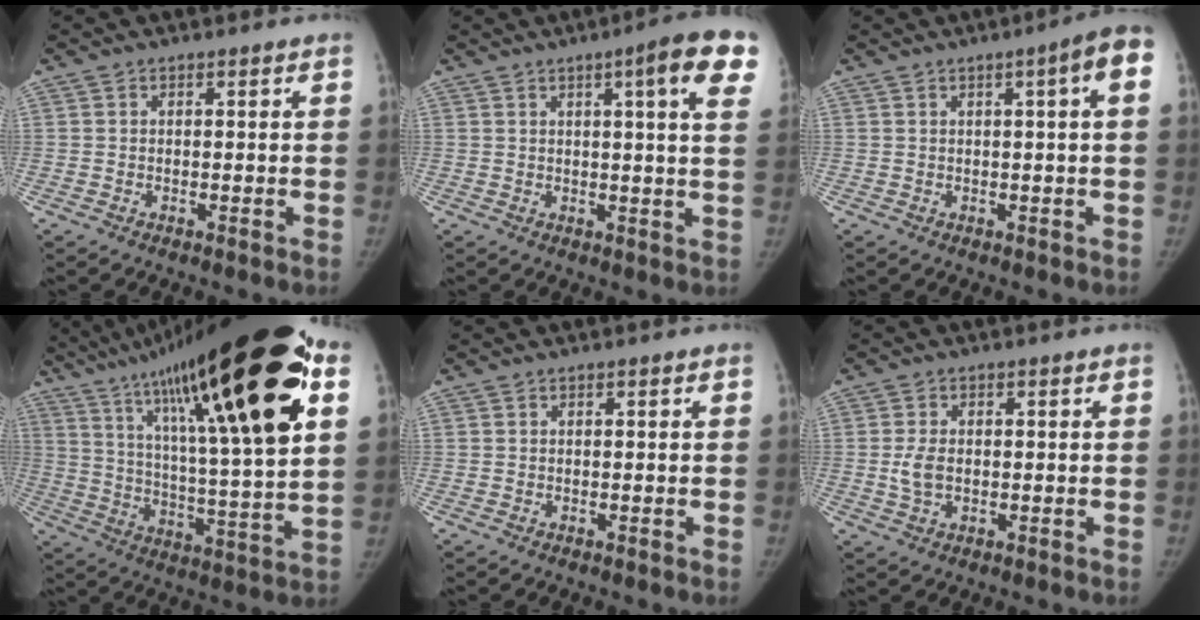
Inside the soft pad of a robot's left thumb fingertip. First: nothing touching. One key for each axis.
{"total": 11.2, "fx": 5.1, "fy": 1.2, "fz": 9.9, "tx": -0.114, "ty": -0.011, "tz": 0.050}
{"total": 5.8, "fx": 1.4, "fy": 0.3, "fz": 5.6, "tx": -0.074, "ty": 0.013, "tz": 0.014}
{"total": 34.7, "fx": 17.7, "fy": 6.2, "fz": 29.2, "tx": -0.432, "ty": -0.014, "tz": 0.293}
{"total": 0.0}
{"total": 3.9, "fx": -0.1, "fy": 2.6, "fz": 2.8, "tx": -0.057, "ty": 0.001, "tz": 0.001}